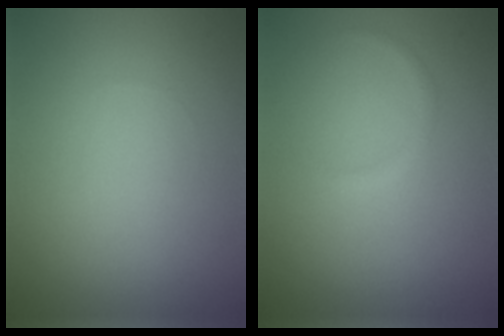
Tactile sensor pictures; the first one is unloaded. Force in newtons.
{"total": 0.7, "press": 0.7, "slide": 0.1}